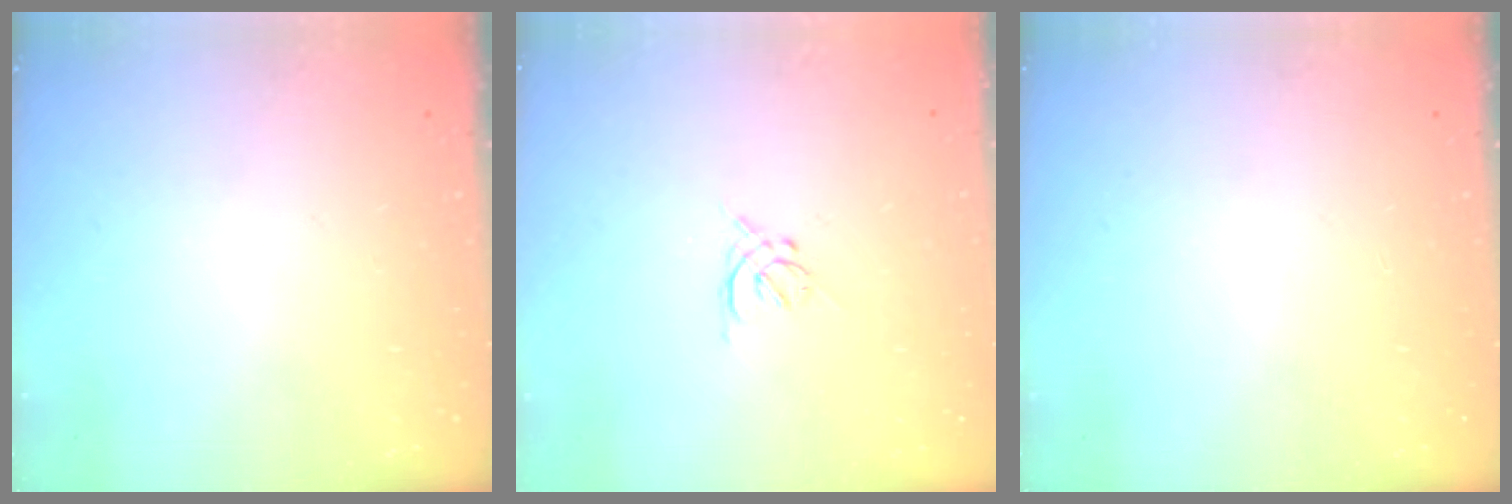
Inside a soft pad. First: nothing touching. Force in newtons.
{"total": 1.3, "press": 1.2, "slide": 0.5}
{"total": 0.0}